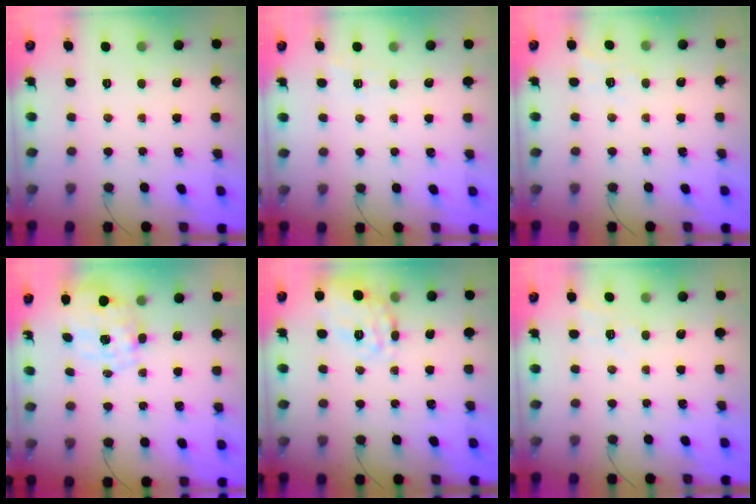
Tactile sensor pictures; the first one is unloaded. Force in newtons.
{"total": 5.2, "press": 5.0, "slide": 1.6}
{"total": 7.7, "press": 7.4, "slide": 2.1}
{"total": 2.1, "press": 1.8, "slide": 1.0}
{"total": 12.3, "press": 12.3, "slide": 0.7}
{"total": 7.7, "press": 7.4, "slide": 2.1}